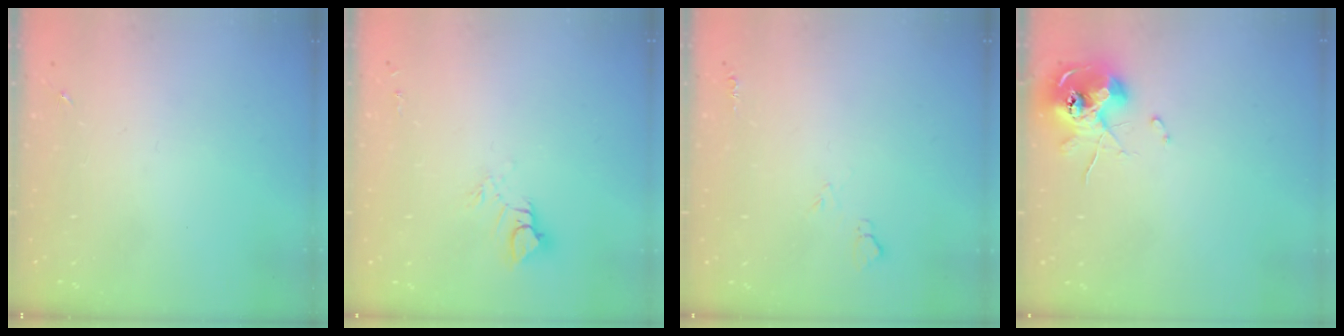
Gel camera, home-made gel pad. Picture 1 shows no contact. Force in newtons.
{"total": 6.3, "press": 6.3, "slide": 0.5}
{"total": 5.0, "press": 5.0, "slide": 0.6}
{"total": 10.0, "press": 9.9, "slide": 1.1}